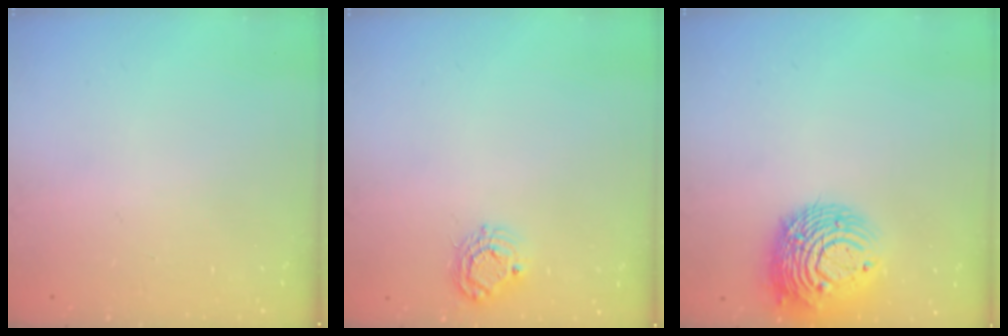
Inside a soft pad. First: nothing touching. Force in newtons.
{"total": 6.6, "press": 6.6, "slide": 0.4}
{"total": 13.7, "press": 13.6, "slide": 1.6}